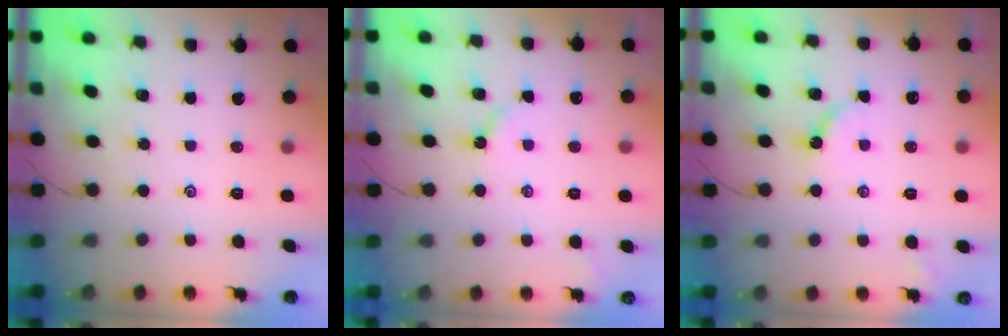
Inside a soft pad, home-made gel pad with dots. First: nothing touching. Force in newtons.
{"total": 3.0, "press": 3.0, "slide": 0.3}
{"total": 5.1, "press": 5.0, "slide": 0.7}